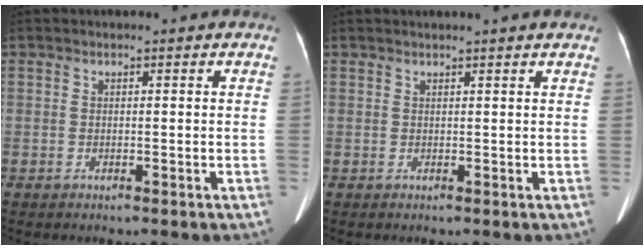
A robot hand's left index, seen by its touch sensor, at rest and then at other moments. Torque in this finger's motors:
{"motor_torque": [0.28, -0.42, 0.06, 0.04]}